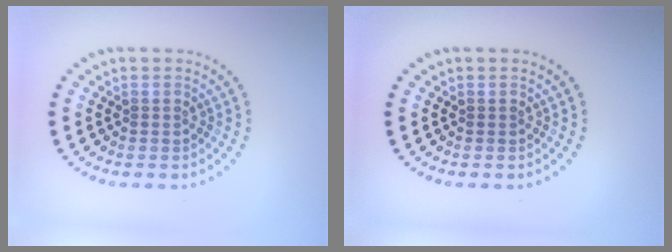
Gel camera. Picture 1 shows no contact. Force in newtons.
{"total": 0.0}